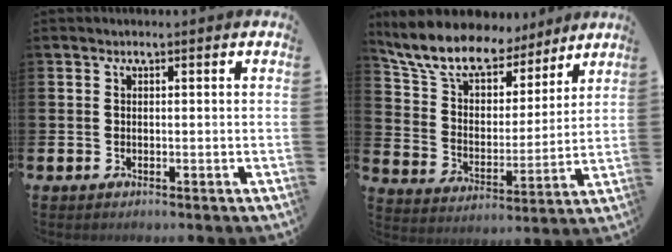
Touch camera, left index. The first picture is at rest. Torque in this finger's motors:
{"motor_torque": [2.14, 0.00, 0.75, 0.21]}